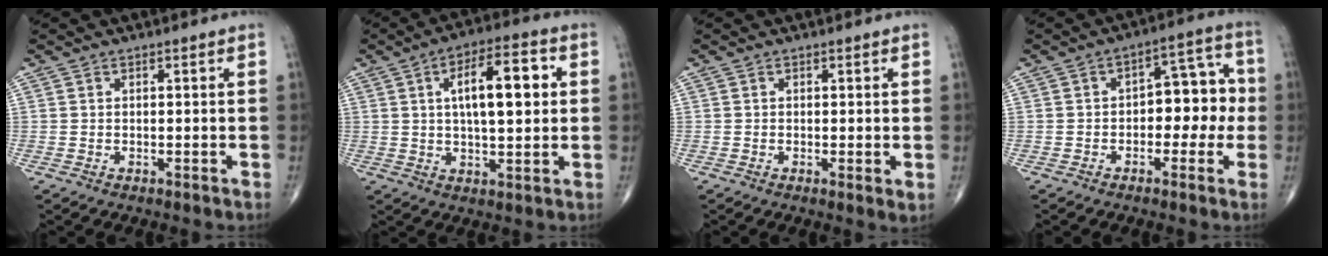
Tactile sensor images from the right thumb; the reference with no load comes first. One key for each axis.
{"total": 12.7, "fx": 2.6, "fy": 4.9, "fz": 11.5, "tx": -0.163, "ty": 0.008, "tz": 0.037}
{"total": 1.6, "fx": 0.0, "fy": 0.3, "fz": 1.6, "tx": -0.027, "ty": -0.007, "tz": -0.004}
{"total": 7.8, "fx": -1.4, "fy": 5.0, "fz": 5.8, "tx": -0.039, "ty": 0.040, "tz": -0.030}